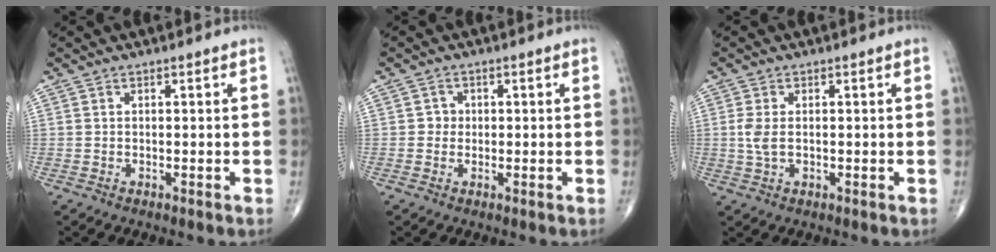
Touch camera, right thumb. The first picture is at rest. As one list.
[{"total": 1.9, "force": [0.0, 1.8, 0.5], "torque": [0.005, 0.006, -0.005]}, {"total": 3.4, "force": [0.0, 1.9, 2.8], "torque": [-0.071, -0.001, 0.001]}]